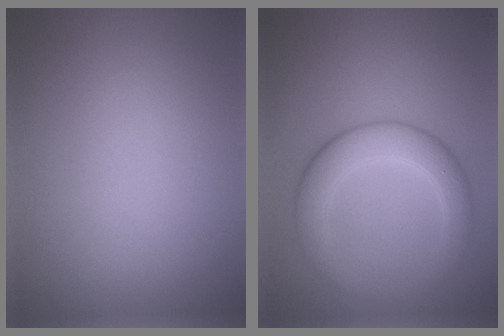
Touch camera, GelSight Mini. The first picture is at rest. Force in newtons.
{"total": 4.7, "press": 4.7, "slide": 0.1}